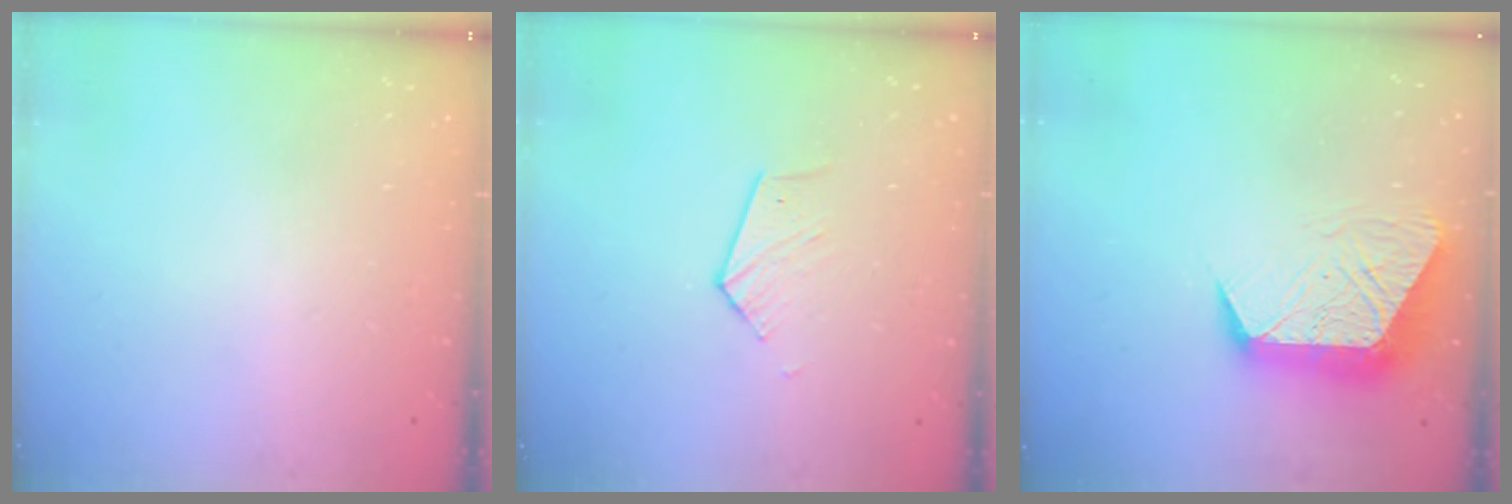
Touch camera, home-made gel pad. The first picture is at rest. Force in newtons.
{"total": 4.0, "press": 4.0, "slide": 0.4}
{"total": 12.8, "press": 12.7, "slide": 1.0}